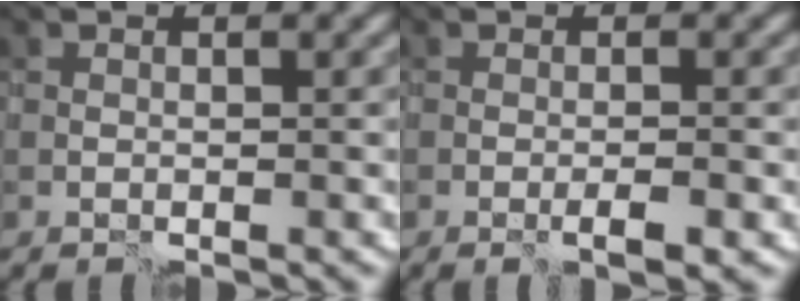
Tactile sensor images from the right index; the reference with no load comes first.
{"total": 1.5, "force": [-0.8, -0.5, 1.2], "torque": [-0.017, -0.001, -0.013]}